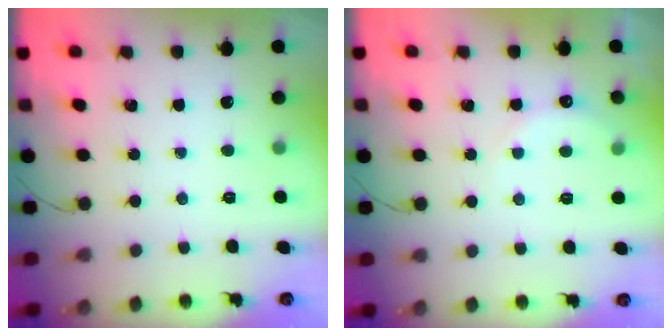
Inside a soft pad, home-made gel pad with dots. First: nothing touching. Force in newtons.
{"total": 6.8, "press": 6.8, "slide": 1.1}